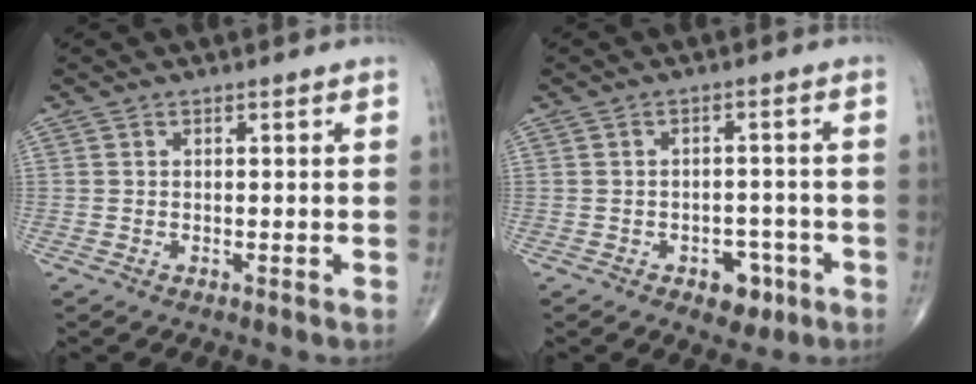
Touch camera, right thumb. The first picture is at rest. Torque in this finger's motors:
{"motor_torque": [2.97, 2.03, 0.32, -0.60, -0.01]}